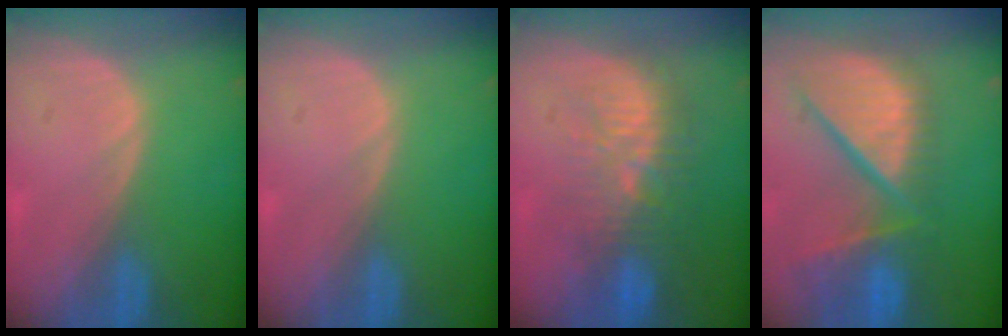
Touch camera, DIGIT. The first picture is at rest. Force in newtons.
{"total": 0.0}
{"total": 9.5, "press": 8.9, "slide": 3.2}
{"total": 13.1, "press": 10.8, "slide": 7.3}